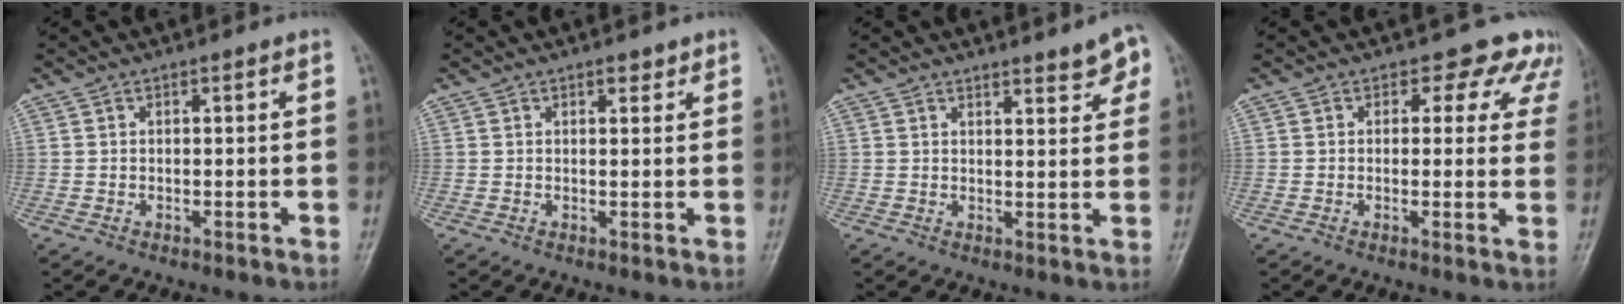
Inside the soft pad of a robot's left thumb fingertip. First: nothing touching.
{"total": 1.5, "force": [1.1, 0.7, 0.8], "torque": [-0.004, -0.005, 0.013]}
{"total": 4.6, "force": [3.2, 1.4, 3.0], "torque": [-0.021, -0.019, 0.039]}
{"total": 7.5, "force": [5.7, 4.7, 1.3], "torque": [0.036, -0.020, 0.039]}